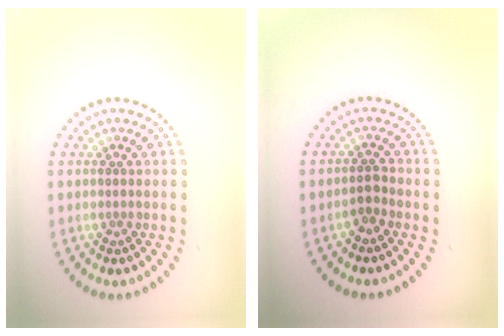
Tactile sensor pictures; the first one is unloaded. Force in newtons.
{"total": 1.3, "press": 1.0, "slide": 0.8}